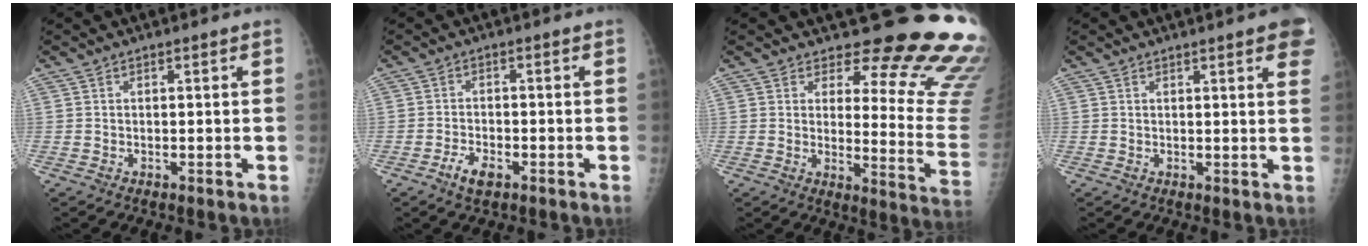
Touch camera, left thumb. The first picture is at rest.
{"total": 3.8, "force": [-2.2, 1.9, 2.5], "torque": [-0.047, 0.010, -0.039]}
{"total": 18.8, "force": [16.5, 5.0, 7.5], "torque": [-0.042, -0.170, 0.179]}
{"total": 6.6, "force": [3.7, 1.4, 5.3], "torque": [-0.045, -0.002, 0.037]}